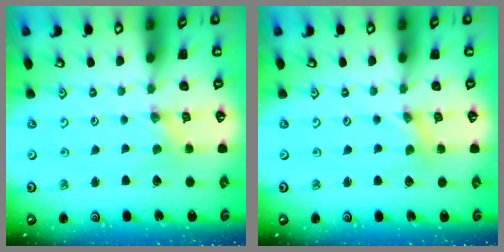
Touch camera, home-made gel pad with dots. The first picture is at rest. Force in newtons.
{"total": 0.9, "press": 0.8, "slide": 0.3}